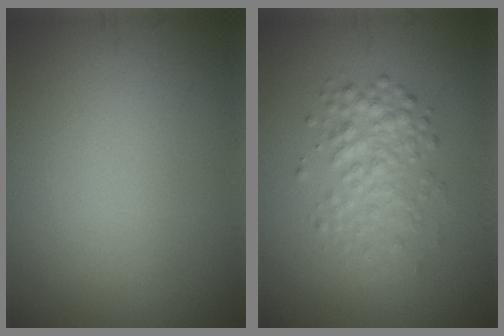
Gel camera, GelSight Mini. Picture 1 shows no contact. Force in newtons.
{"total": 3.1, "press": 3.1, "slide": 0.1}